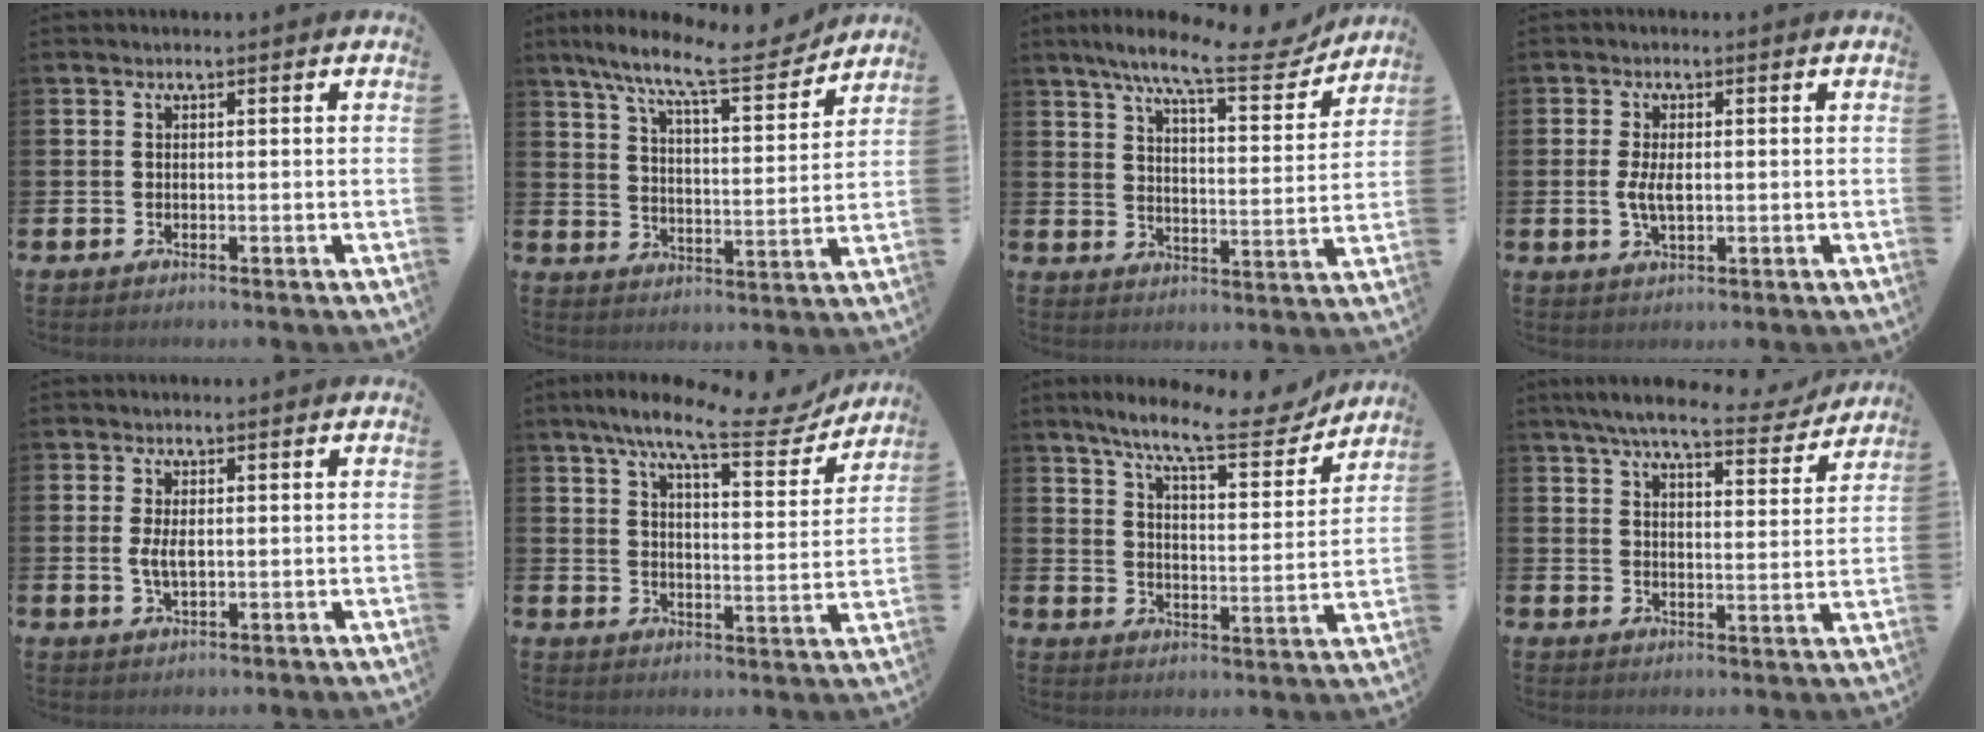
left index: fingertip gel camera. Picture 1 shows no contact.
{"total": 10.5, "force": [9.1, 1.4, 5.1], "torque": [-0.118, -0.059, 0.151]}
{"total": 11.2, "force": [9.2, 1.7, 6.1], "torque": [-0.117, -0.048, 0.150]}
{"total": 3.3, "force": [0.0, 1.6, 2.9], "torque": [-0.055, 0.006, -0.002]}
{"total": 2.9, "force": [0.2, 1.3, 2.5], "torque": [-0.041, 0.001, -0.001]}
{"total": 10.7, "force": [8.7, 2.1, 5.8], "torque": [-0.102, -0.049, 0.142]}
{"total": 10.8, "force": [9.2, 1.8, 5.4], "torque": [-0.113, -0.049, 0.152]}
{"total": 7.5, "force": [6.7, 1.3, 3.1], "torque": [-0.069, -0.035, 0.115]}